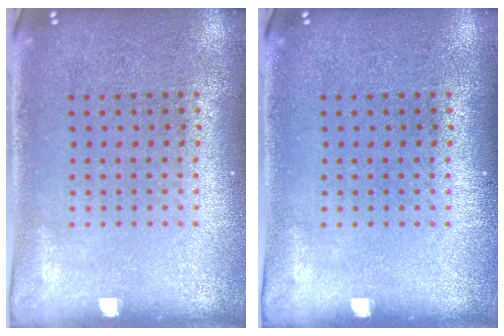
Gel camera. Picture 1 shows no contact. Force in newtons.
{"total": 0.0}